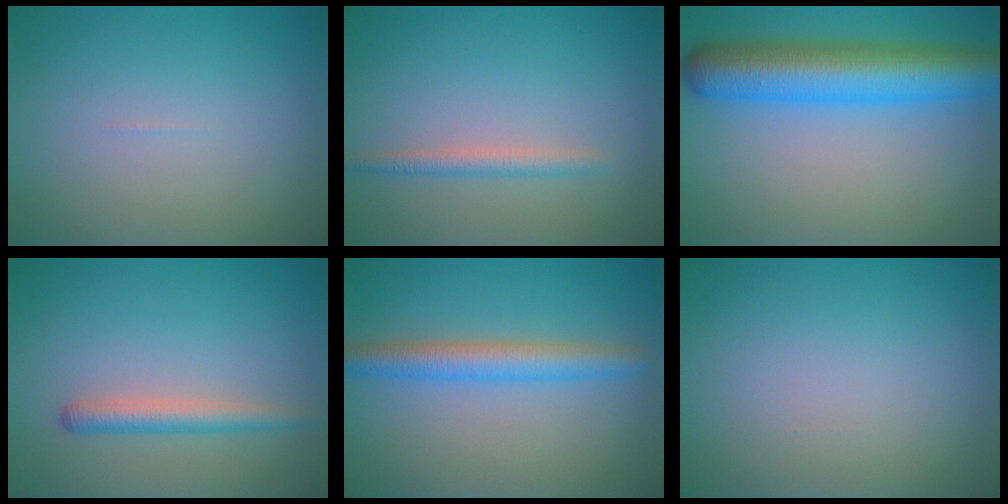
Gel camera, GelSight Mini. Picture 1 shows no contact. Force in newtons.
{"total": 1.5, "press": 1.5, "slide": 0.0}
{"total": 8.7, "press": 8.7, "slide": 0.2}
{"total": 2.2, "press": 2.2, "slide": 0.1}
{"total": 3.7, "press": 3.7, "slide": 0.1}
{"total": 0.0}